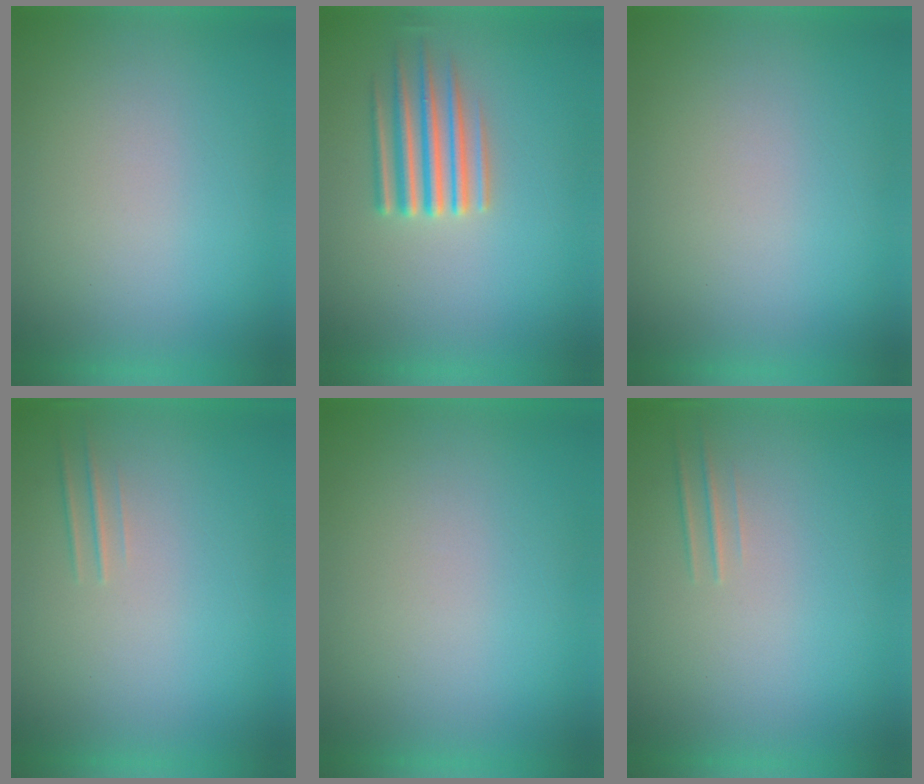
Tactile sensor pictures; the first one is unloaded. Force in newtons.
{"total": 3.7}
{"total": 1.0}
{"total": 1.7}
{"total": 1.0}
{"total": 1.7}